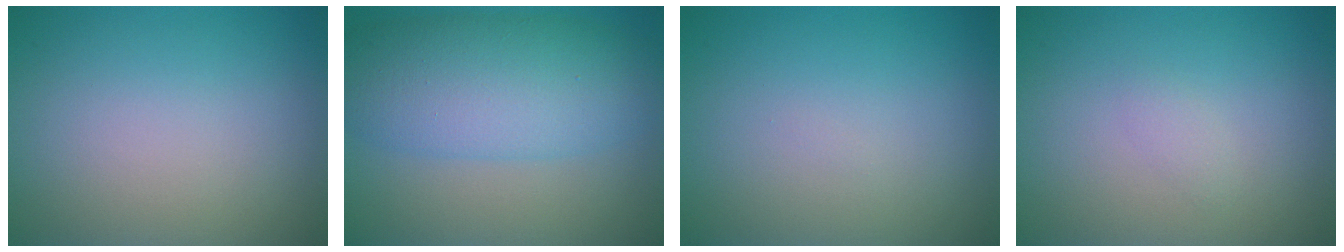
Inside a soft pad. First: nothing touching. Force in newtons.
{"total": 7.8, "press": 7.8, "slide": 0.3}
{"total": 0.0}
{"total": 0.8, "press": 0.8, "slide": 0.0}